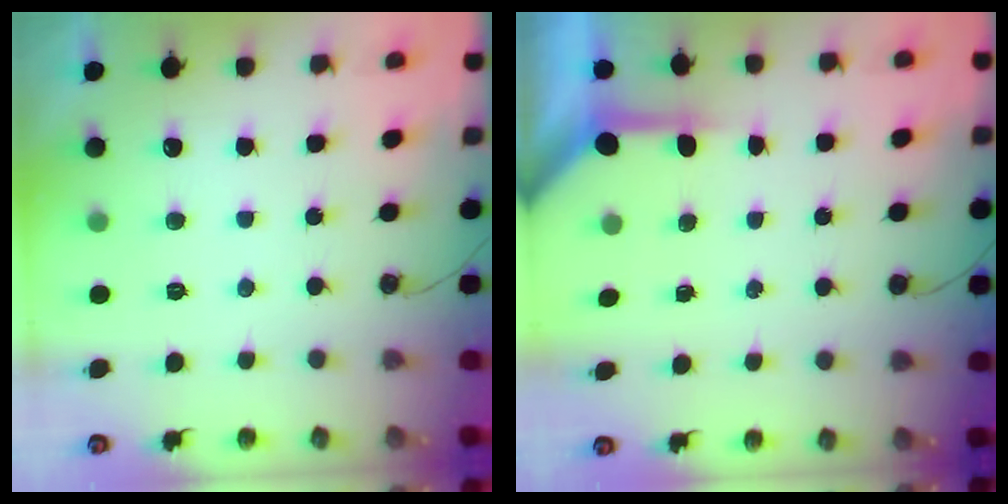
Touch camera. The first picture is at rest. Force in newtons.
{"total": 3.5, "press": 3.5, "slide": 0.4}